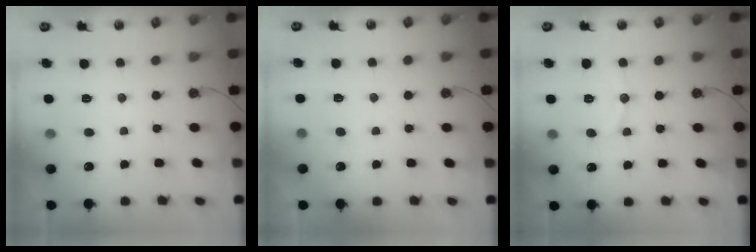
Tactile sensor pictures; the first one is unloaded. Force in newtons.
{"total": 4.5, "press": 4.5, "slide": 0.4}
{"total": 8.4, "press": 8.3, "slide": 0.8}